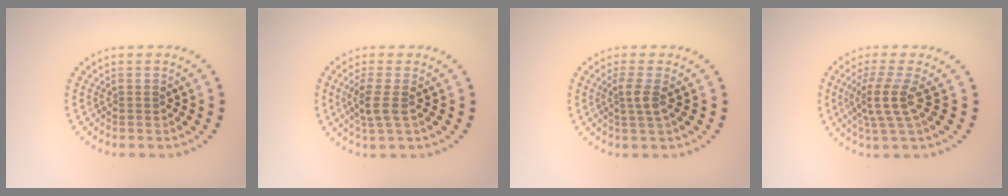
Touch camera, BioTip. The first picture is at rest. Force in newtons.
{"total": 2.4, "press": 2.1, "slide": 1.2}
{"total": 1.8, "press": 1.3, "slide": 1.3}
{"total": 3.6, "press": 2.5, "slide": 2.6}